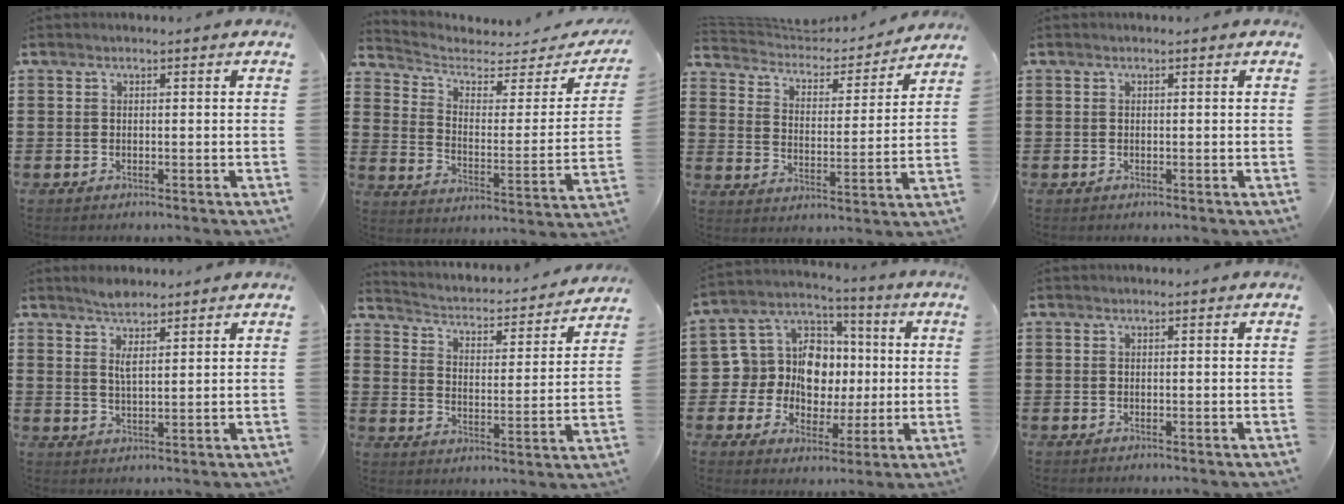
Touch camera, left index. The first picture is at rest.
{"total": 4.1, "force": [3.3, 1.9, 1.6], "torque": [-0.053, -0.023, 0.051]}
{"total": 3.6, "force": [3.3, 1.1, 0.6], "torque": [-0.035, -0.025, 0.050]}
{"total": 0.0}
{"total": 3.7, "force": [2.7, 0.9, 2.3], "torque": [-0.050, 0.002, 0.049]}
{"total": 1.8, "force": [1.8, 0.4, 0.4], "torque": [-0.025, -0.026, 0.017]}
{"total": 16.3, "force": [-0.9, 15.4, 5.4], "torque": [-0.142, -0.033, 0.024]}
{"total": 0.0}